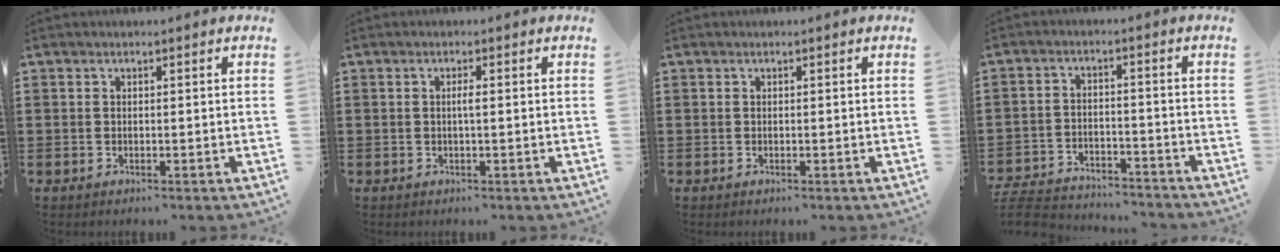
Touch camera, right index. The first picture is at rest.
{"total": 1.3, "force": [0.0, 0.1, 1.3], "torque": [-0.025, 0.000, -0.001]}
{"total": 0.0}
{"total": 5.2, "force": [-5.1, 0.7, 0.8], "torque": [-0.026, 0.002, -0.107]}